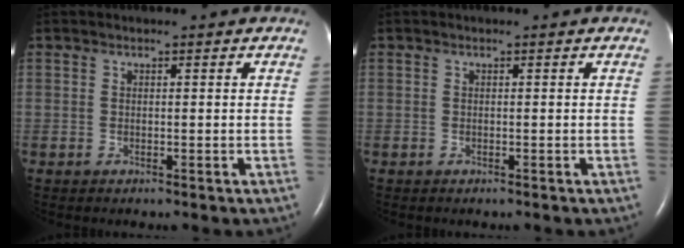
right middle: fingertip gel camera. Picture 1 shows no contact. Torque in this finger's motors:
{"motor_torque": [-0.10, 0.10, -0.03, 0.01]}